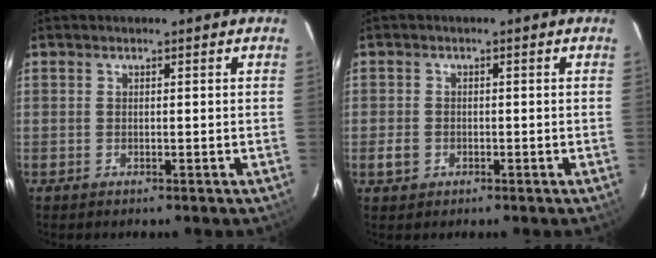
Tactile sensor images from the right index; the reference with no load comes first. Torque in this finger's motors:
{"motor_torque": [-0.32, 0.08, -0.96, -0.21]}